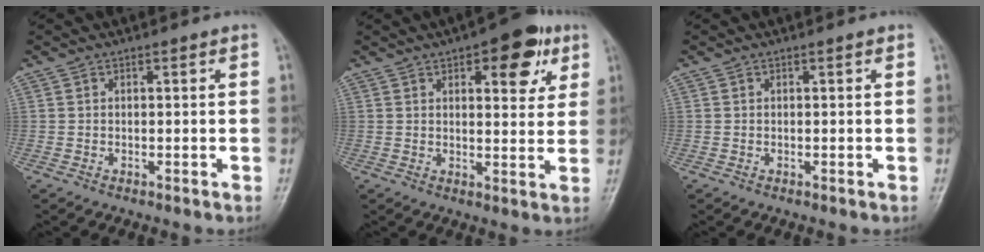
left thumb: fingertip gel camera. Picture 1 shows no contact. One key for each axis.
{"total": 10.6, "fx": 5.0, "fy": 4.8, "fz": 8.0, "tx": -0.068, "ty": -0.015, "tz": 0.060}
{"total": 0.0}